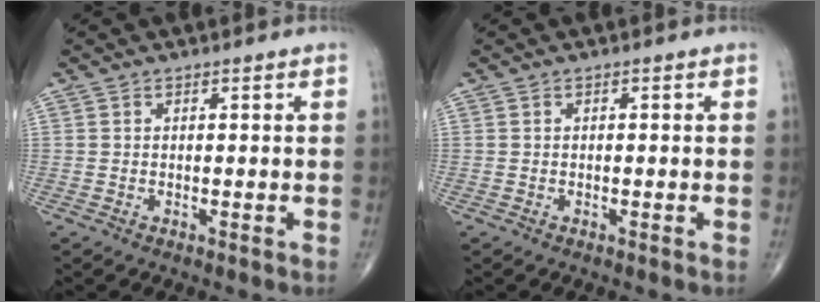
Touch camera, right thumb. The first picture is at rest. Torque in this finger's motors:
{"motor_torque": [-0.14, -0.18, -0.07, -0.14, 0.00]}